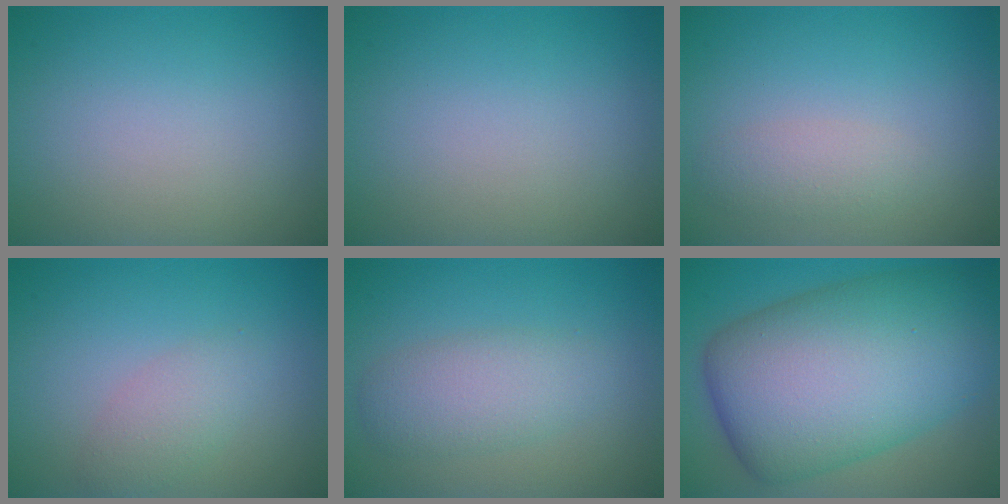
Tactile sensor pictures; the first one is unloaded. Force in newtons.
{"total": 0.0}
{"total": 1.8, "press": 1.8, "slide": 0.0}
{"total": 2.2, "press": 2.2, "slide": 0.1}
{"total": 2.2, "press": 2.2, "slide": 0.2}
{"total": 15.1, "press": 15.1, "slide": 0.1}